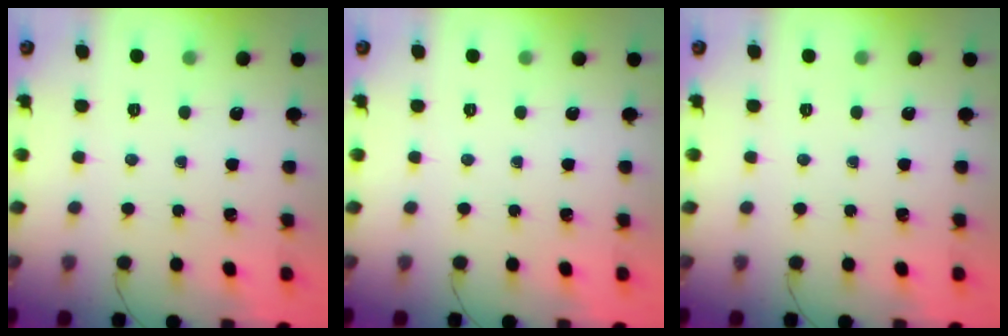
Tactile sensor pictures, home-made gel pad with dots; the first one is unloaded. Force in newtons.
{"total": 0.0}
{"total": 0.0}